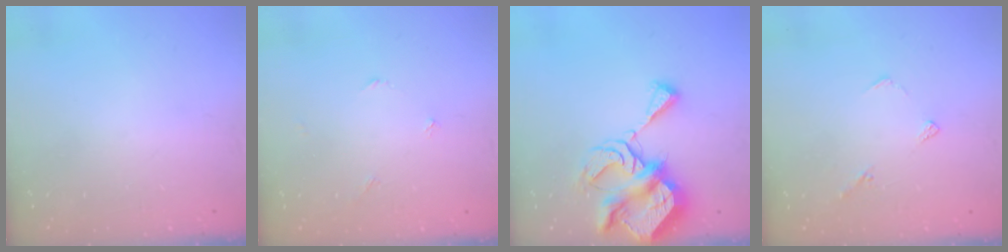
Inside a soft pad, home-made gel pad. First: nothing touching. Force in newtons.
{"total": 1.5, "press": 1.5, "slide": 0.2}
{"total": 10.7, "press": 10.6, "slide": 1.0}
{"total": 4.7, "press": 4.7, "slide": 0.5}